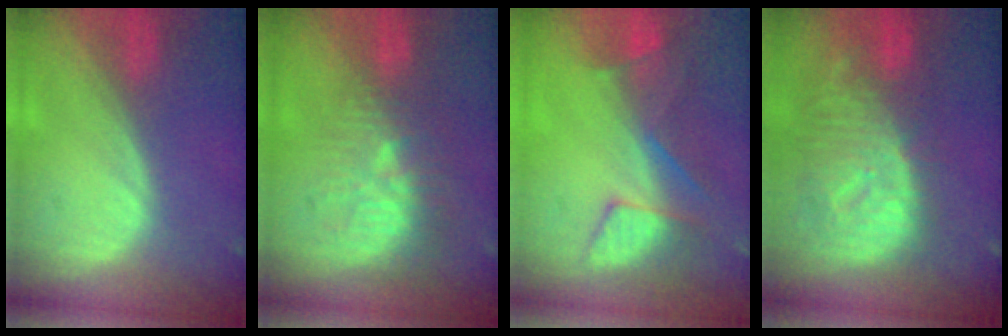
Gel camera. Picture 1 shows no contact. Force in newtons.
{"total": 10.1, "press": 8.8, "slide": 5.1}
{"total": 8.3, "press": 7.2, "slide": 4.1}
{"total": 12.5, "press": 10.9, "slide": 6.2}